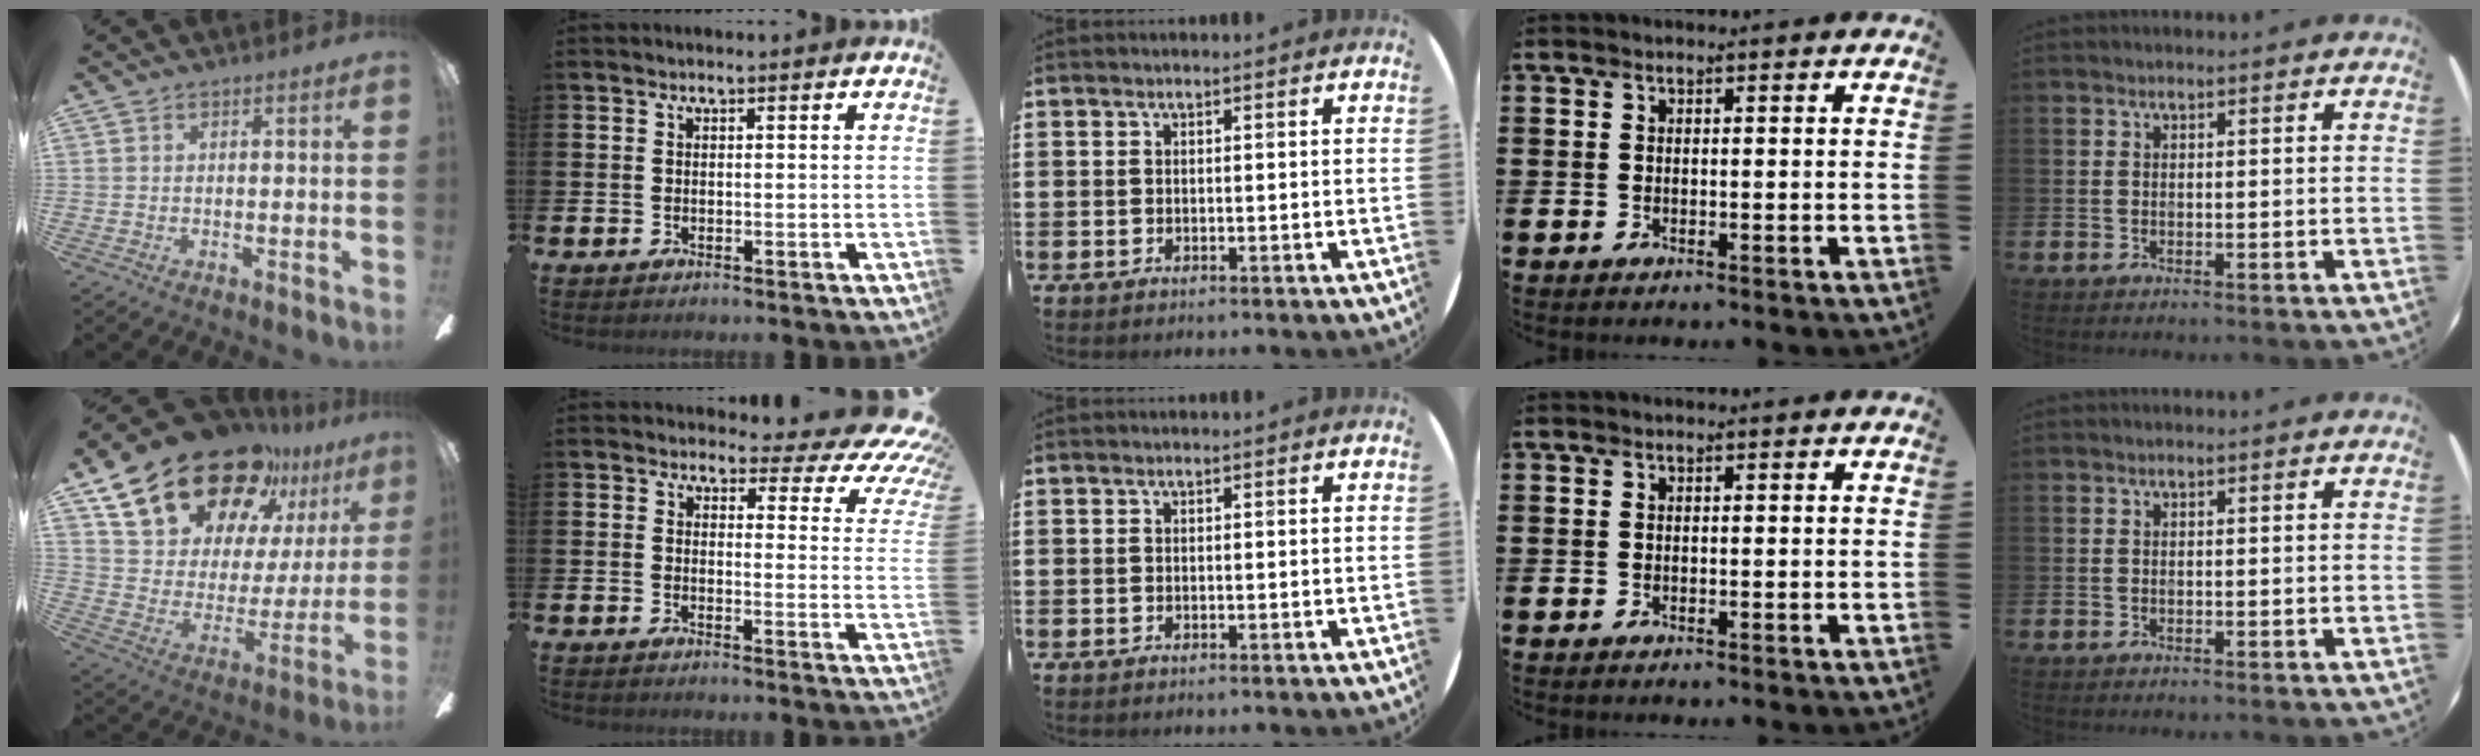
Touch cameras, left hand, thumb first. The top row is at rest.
{"thumb": {"total": 24.7, "force": [17.8, 12.8, 11.3], "torque": [-0.198, -0.102, 0.333]}, "index": {"total": 3.7, "force": [2.8, 1.9, 1.5], "torque": [-0.020, -0.036, 0.037]}}